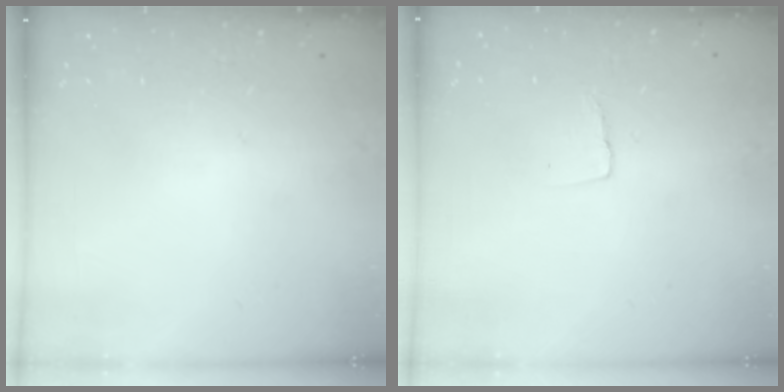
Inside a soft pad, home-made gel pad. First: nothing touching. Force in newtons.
{"total": 3.6, "press": 3.6, "slide": 0.4}